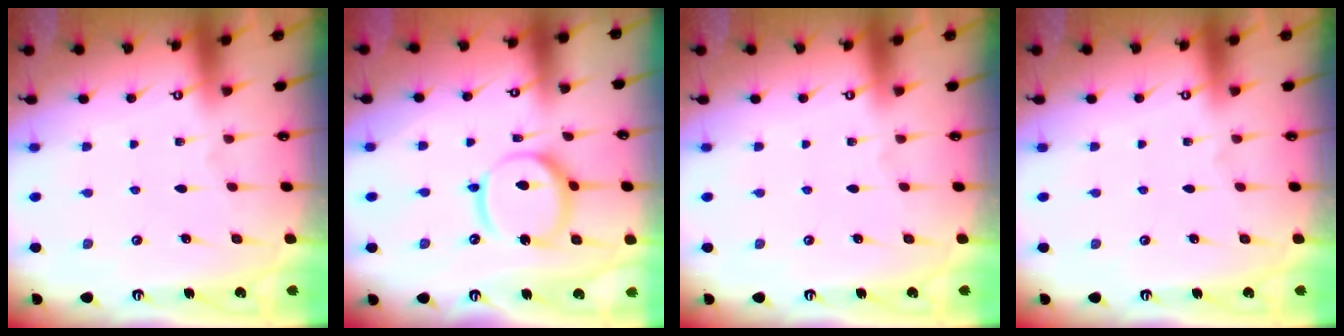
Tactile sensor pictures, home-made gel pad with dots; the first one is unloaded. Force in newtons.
{"total": 15.8, "press": 15.7, "slide": 1.8}
{"total": 0.0}
{"total": 0.0}